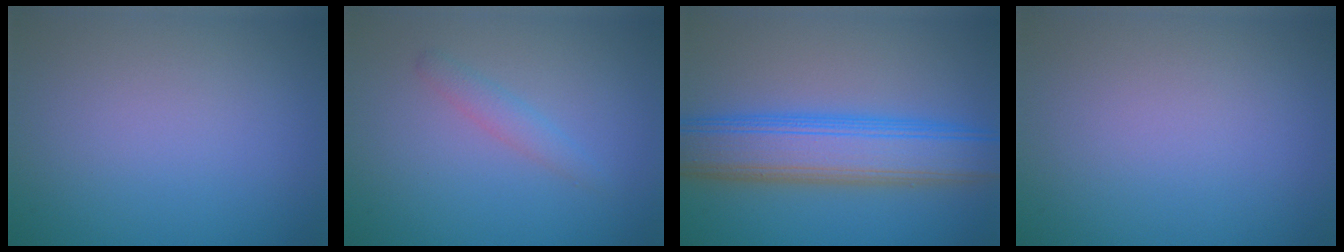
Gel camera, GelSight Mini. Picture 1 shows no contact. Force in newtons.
{"total": 1.4, "press": 1.4, "slide": 0.1}
{"total": 8.2, "press": 8.2, "slide": 0.1}
{"total": 0.0}